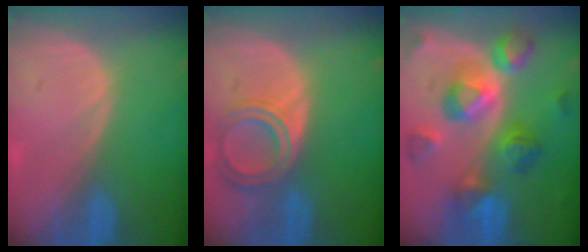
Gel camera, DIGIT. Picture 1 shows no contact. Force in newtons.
{"total": 6.5, "press": 5.9, "slide": 2.8}
{"total": 11.1, "press": 11.1, "slide": 0.9}